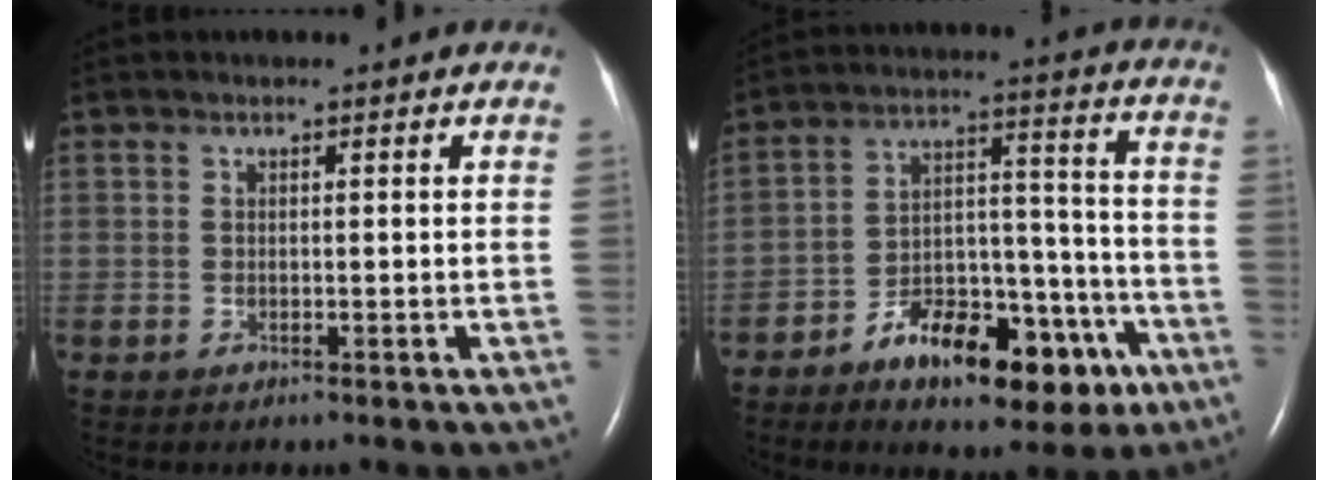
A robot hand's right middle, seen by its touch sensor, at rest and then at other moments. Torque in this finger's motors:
{"motor_torque": [1.23, -0.91, 0.54, 0.12]}